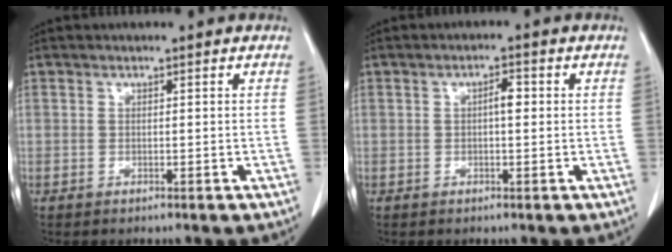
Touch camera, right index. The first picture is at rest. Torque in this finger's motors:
{"motor_torque": [0.37, -0.14, 0.14, 0.05]}